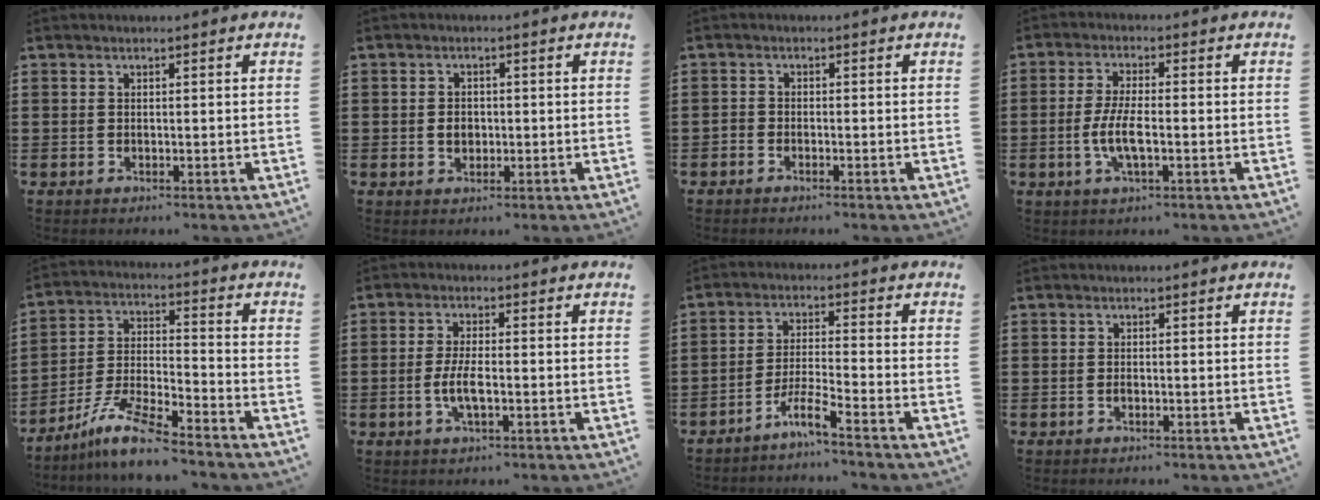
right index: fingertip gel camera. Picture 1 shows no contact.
{"total": 2.3, "force": [-0.3, 1.7, 1.5], "torque": [-0.034, 0.002, -0.006]}
{"total": 1.1, "force": [-1.0, 0.3, 0.1], "torque": [-0.005, 0.003, -0.021]}
{"total": 5.5, "force": [-1.5, 1.5, 5.1], "torque": [-0.115, -0.005, -0.035]}
{"total": 9.3, "force": [-7.9, 0.5, 4.8], "torque": [-0.104, 0.003, -0.157]}
{"total": 4.3, "force": [-1.1, 1.3, 3.9], "torque": [-0.089, -0.004, -0.026]}
{"total": 5.1, "force": [-4.3, -0.2, 2.9], "torque": [-0.073, -0.012, -0.087]}
{"total": 0.5, "force": [-0.3, 0.1, 0.4], "torque": [-0.011, -0.003, -0.005]}